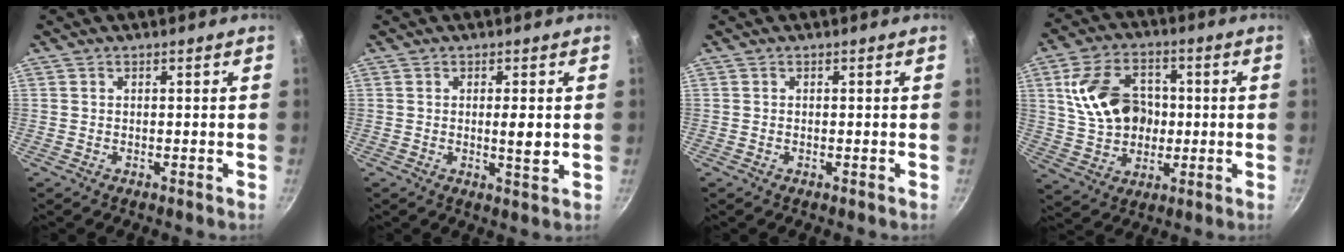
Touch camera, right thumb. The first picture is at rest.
{"total": 4.1, "force": [0.1, 0.8, 4.0], "torque": [-0.070, -0.009, 0.002]}
{"total": 0.0}
{"total": 15.1, "force": [1.8, 11.4, 9.7], "torque": [-0.154, 0.012, 0.039]}